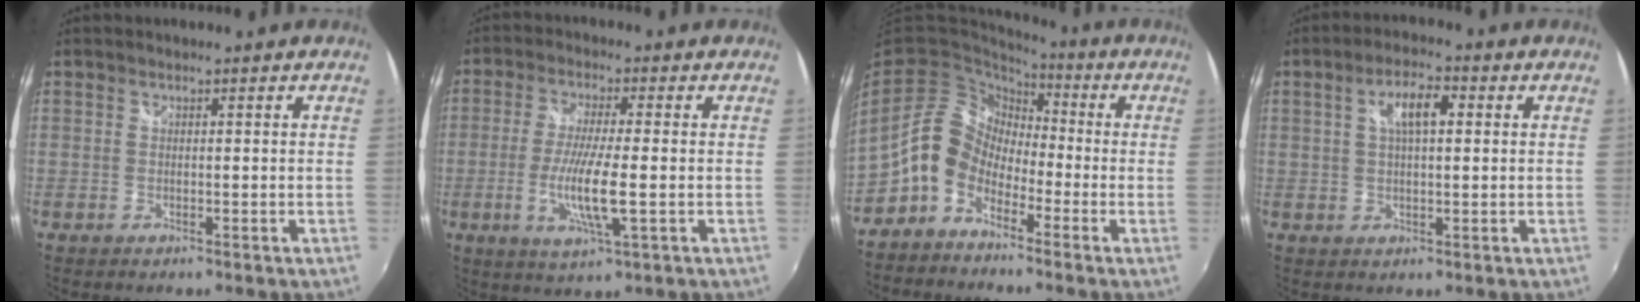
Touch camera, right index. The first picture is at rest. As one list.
[{"total": 6.1, "force": [-1.4, 0.5, 5.9], "torque": [-0.115, -0.013, -0.027]}, {"total": 10.4, "force": [-5.1, 7.7, 4.7], "torque": [-0.092, 0.029, -0.112]}, {"total": 5.9, "force": [1.5, 2.2, 5.3], "torque": [-0.094, 0.013, 0.025]}]